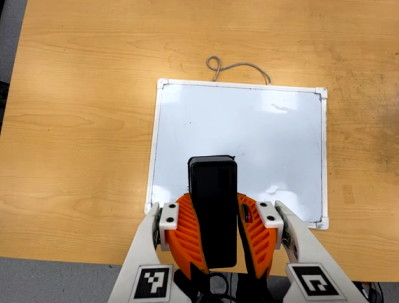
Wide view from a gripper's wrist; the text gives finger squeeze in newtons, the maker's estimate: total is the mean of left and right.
{"total": 11.5, "left": 8.2, "right": 14.7}